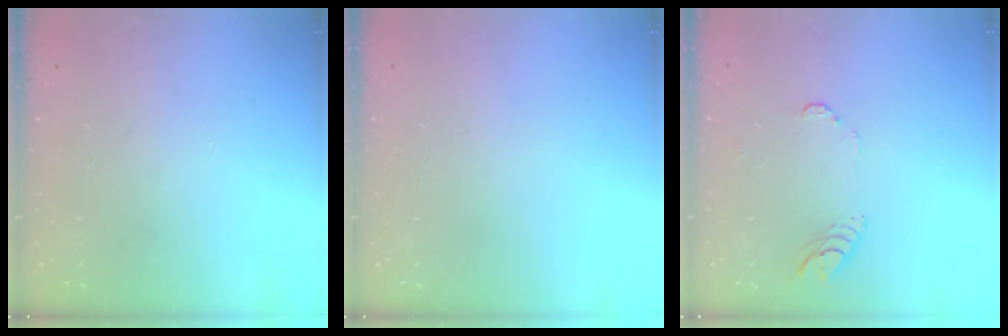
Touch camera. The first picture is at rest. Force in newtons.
{"total": 0.9, "press": 0.9, "slide": 0.1}
{"total": 5.0, "press": 5.0, "slide": 0.6}